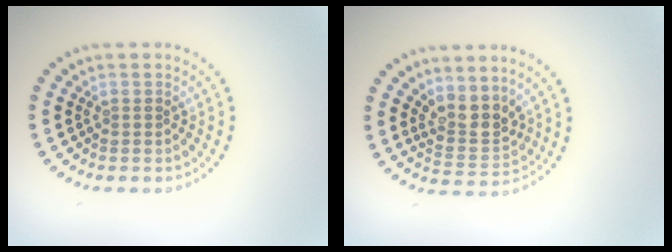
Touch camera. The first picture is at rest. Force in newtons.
{"total": 3.1, "press": 2.4, "slide": 1.9}